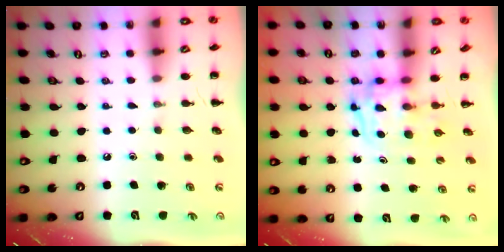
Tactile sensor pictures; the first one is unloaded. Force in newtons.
{"total": 3.2, "press": 3.2, "slide": 0.6}